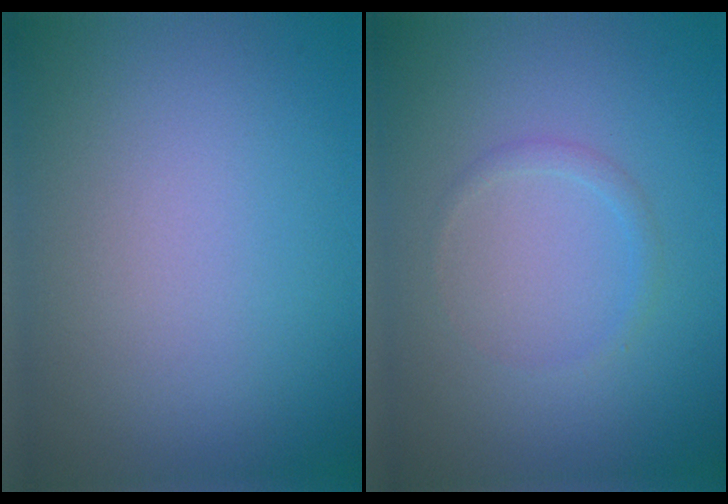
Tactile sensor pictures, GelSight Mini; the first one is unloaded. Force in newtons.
{"total": 0.9, "press": 0.9, "slide": 0.0}